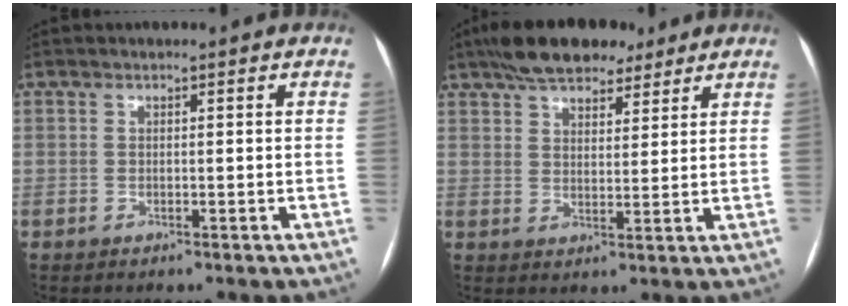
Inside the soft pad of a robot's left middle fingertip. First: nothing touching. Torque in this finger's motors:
{"motor_torque": [0.51, -0.50, 0.10, 0.07]}